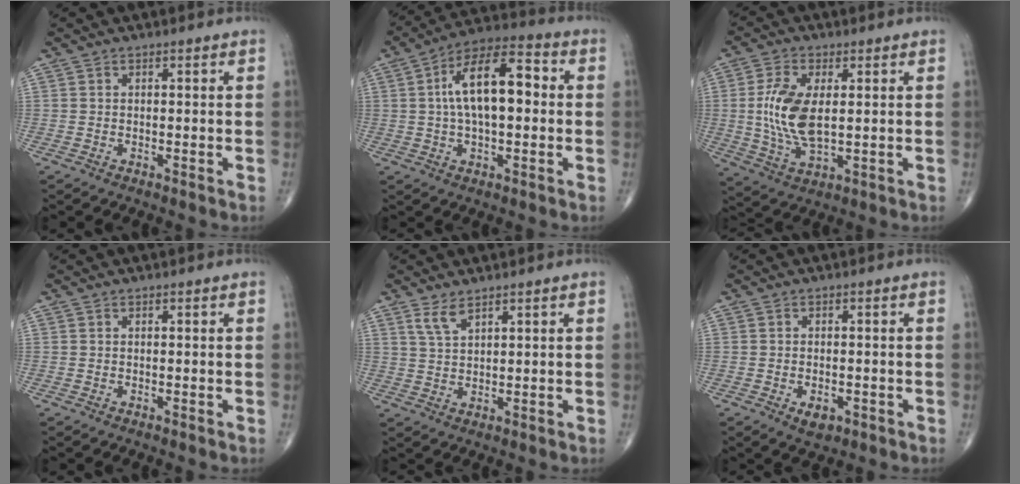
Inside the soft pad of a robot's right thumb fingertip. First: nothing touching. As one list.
[{"total": 14.8, "force": [1.5, 6.9, 13.0], "torque": [-0.216, 0.032, 0.016]}, {"total": 11.2, "force": [0.9, 5.4, 9.8], "torque": [-0.203, -0.010, 0.023]}, {"total": 0.0}, {"total": 3.3, "force": [2.4, 1.1, 2.1], "torque": [-0.041, -0.012, 0.053]}, {"total": 3.2, "force": [-1.4, 1.9, 2.2], "torque": [-0.025, 0.001, -0.015]}]